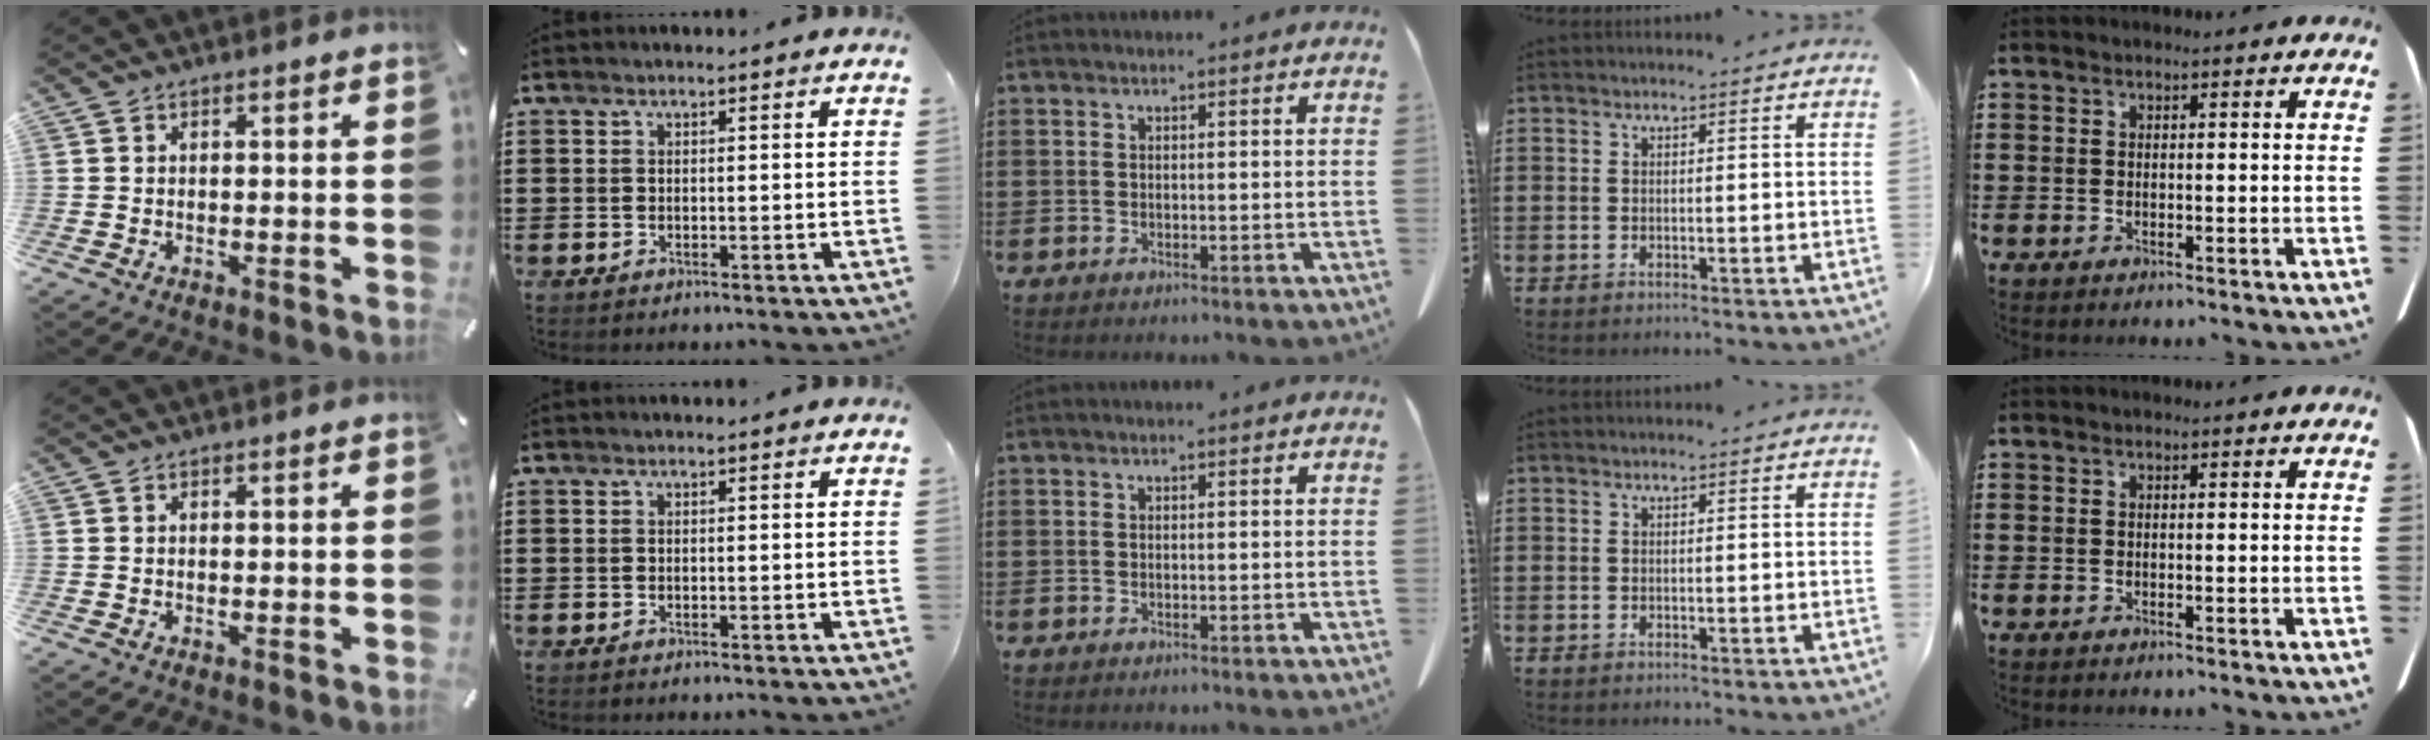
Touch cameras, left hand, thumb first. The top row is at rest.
{}